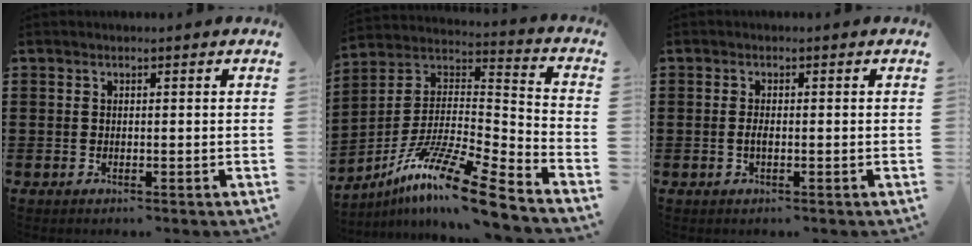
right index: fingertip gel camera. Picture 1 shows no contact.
{"total": 13.4, "force": [-10.0, 0.7, 8.9], "torque": [-0.167, 0.012, -0.194]}
{"total": 1.3, "force": [-0.2, 0.3, 1.2], "torque": [-0.023, -0.002, -0.004]}